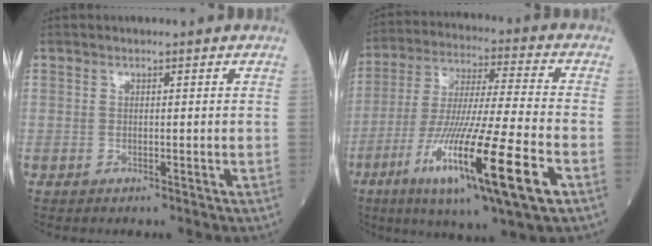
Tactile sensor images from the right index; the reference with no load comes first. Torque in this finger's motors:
{"motor_torque": [1.94, -0.20, 0.92, 0.21]}